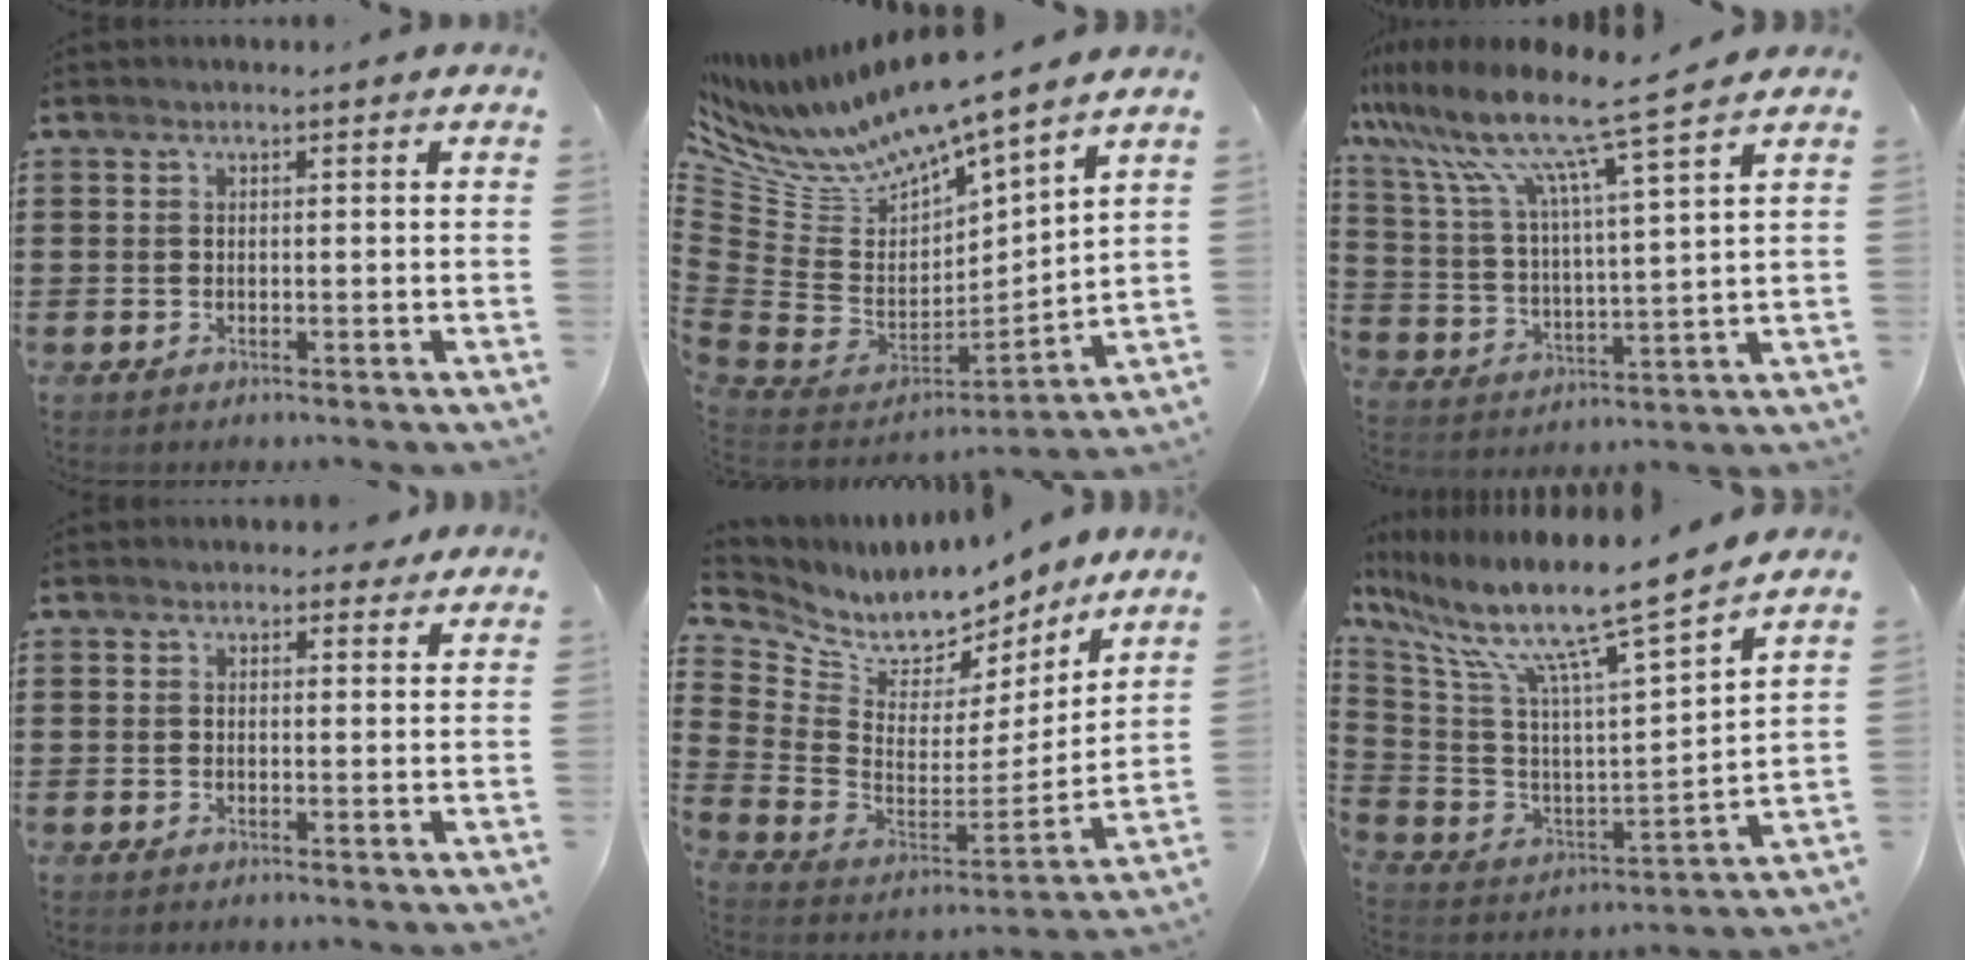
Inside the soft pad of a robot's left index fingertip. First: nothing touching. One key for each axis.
{"total": 9.1, "fx": 8.4, "fy": 1.9, "fz": 3.0, "tx": -0.111, "ty": -0.075, "tz": 0.143}
{"total": 10.2, "fx": 8.4, "fy": -0.2, "fz": 5.8, "tx": -0.148, "ty": -0.059, "tz": 0.134}
{"total": 1.9, "fx": 1.6, "fy": 1.0, "fz": 0.4, "tx": -0.004, "ty": 0.003, "tz": 0.029}
{"total": 8.0, "fx": 7.1, "fy": 3.4, "fz": 1.5, "tx": -0.076, "ty": -0.058, "tz": 0.127}
{"total": 12.0, "fx": 9.2, "fy": 0.2, "fz": 7.7, "tx": -0.170, "ty": -0.073, "tz": 0.143}